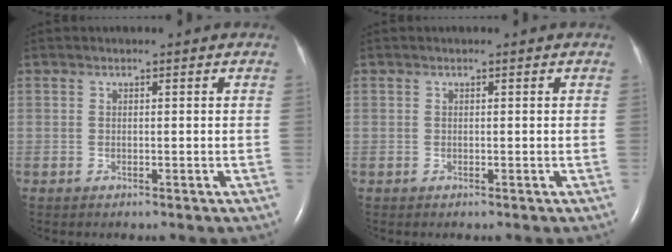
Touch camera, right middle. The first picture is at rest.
{"total": 0.0}